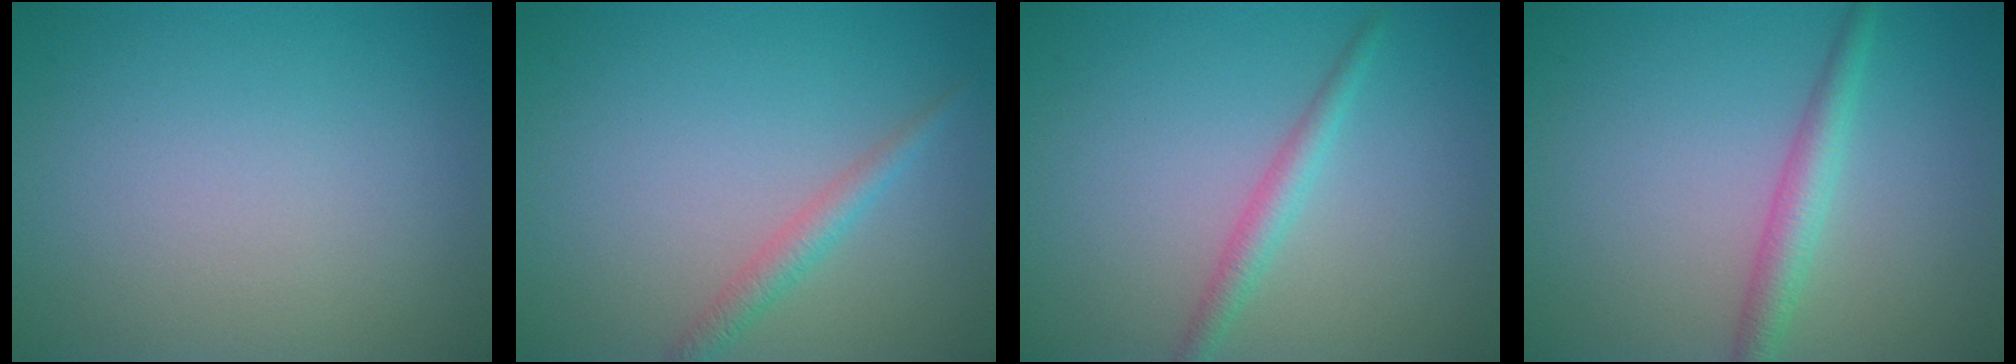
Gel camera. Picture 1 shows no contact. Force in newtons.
{"total": 1.8, "press": 1.8, "slide": 0.0}
{"total": 1.9, "press": 1.9, "slide": 0.0}
{"total": 2.6, "press": 2.6, "slide": 0.1}